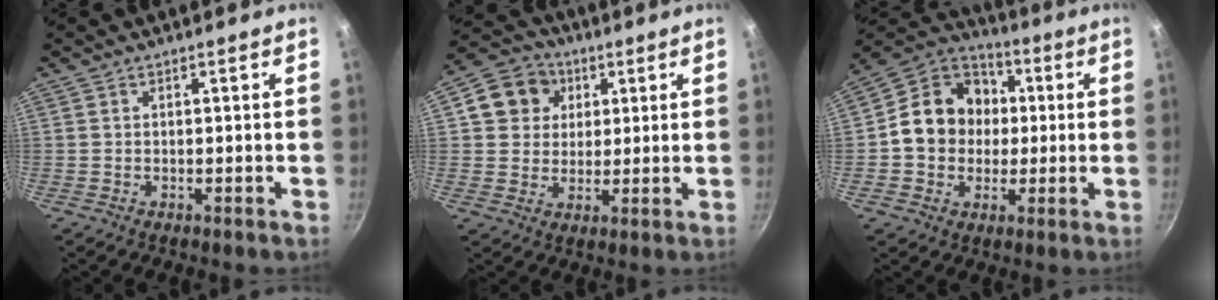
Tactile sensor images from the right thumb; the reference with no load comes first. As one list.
[{"total": 9.8, "force": [3.2, 8.5, 3.7], "torque": [-0.034, 0.008, 0.044]}, {"total": 14.9, "force": [0.7, 12.8, 7.5], "torque": [-0.087, 0.025, -0.004]}]